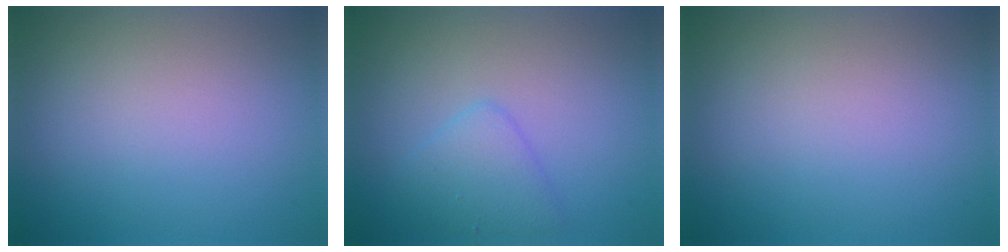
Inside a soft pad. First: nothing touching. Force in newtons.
{"total": 2.6, "press": 2.6, "slide": 0.0}
{"total": 0.0}